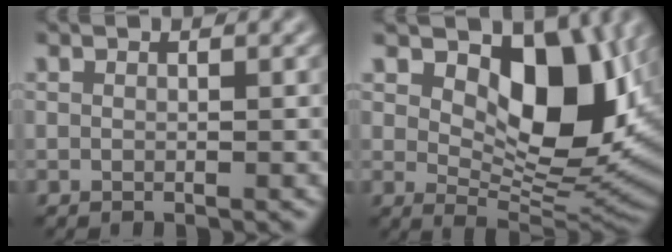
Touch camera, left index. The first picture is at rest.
{"total": 10.2, "force": [3.3, 5.5, 7.9], "torque": [-0.114, -0.017, 0.054]}